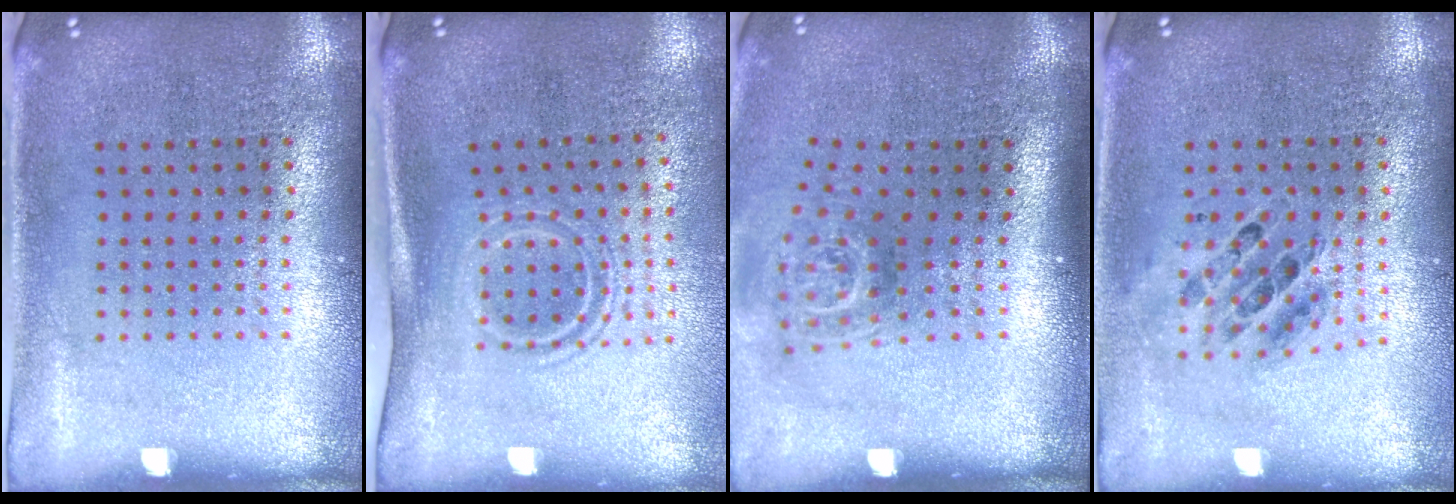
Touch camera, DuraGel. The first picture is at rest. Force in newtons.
{"total": 1.8, "press": 1.2, "slide": 1.3}
{"total": 1.8, "press": 1.2, "slide": 1.3}
{"total": 0.7, "press": 0.7, "slide": 0.2}